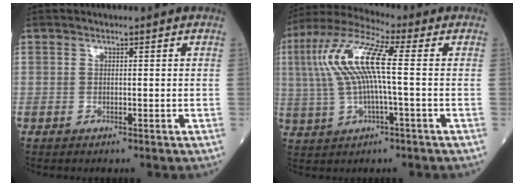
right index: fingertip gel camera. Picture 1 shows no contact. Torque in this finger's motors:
{"motor_torque": [1.94, 0.19, 1.02, 0.21]}